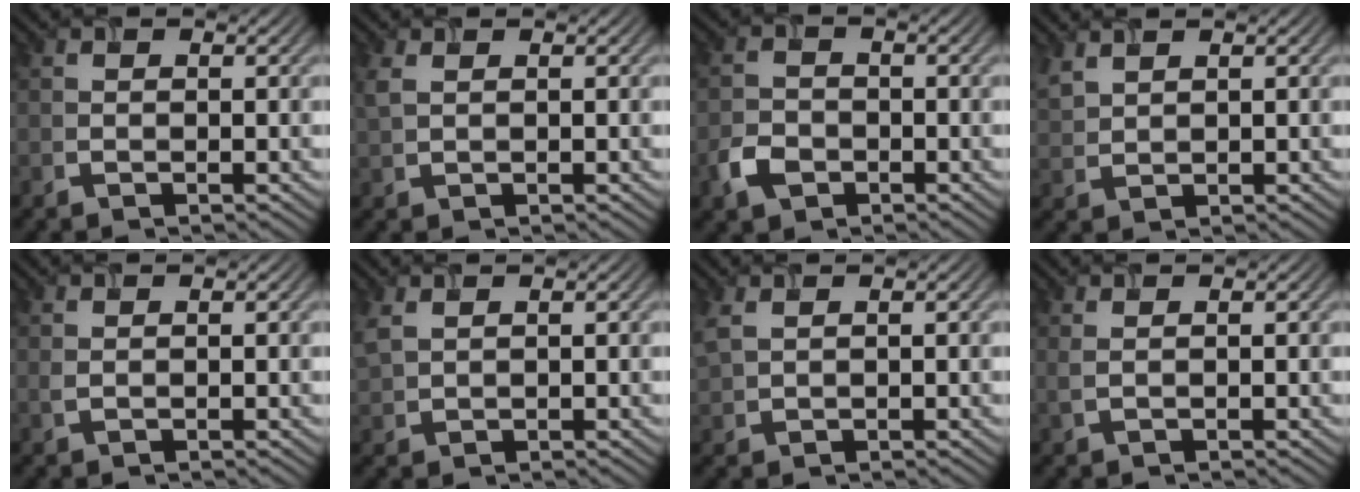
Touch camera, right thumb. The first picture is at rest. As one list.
[{"total": 1.7, "force": [0.8, 0.9, 1.2], "torque": [-0.040, 0.002, 0.019]}, {"total": 3.5, "force": [-1.9, 2.5, 1.6], "torque": [-0.039, -0.005, -0.043]}, {"total": 2.7, "force": [2.1, 1.0, 1.4], "torque": [-0.044, 0.006, 0.052]}, {"total": 0.6, "force": [0.3, 0.2, 0.4], "torque": [-0.015, 0.000, 0.007]}, {"total": 2.8, "force": [1.6, 1.5, 1.8], "torque": [-0.061, 0.006, 0.039]}, {"total": 2.8, "force": [1.5, 1.5, 1.9], "torque": [-0.063, 0.006, 0.036]}, {"total": 1.0, "force": [0.5, 0.2, 0.8], "torque": [-0.021, 0.000, 0.012]}]